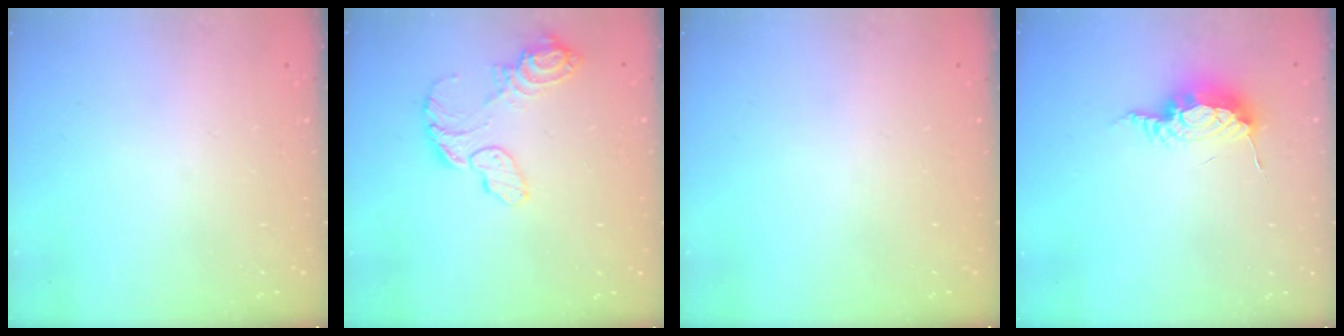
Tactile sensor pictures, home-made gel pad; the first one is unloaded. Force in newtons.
{"total": 10.9, "press": 10.8, "slide": 1.0}
{"total": 0.0}
{"total": 8.7, "press": 8.6, "slide": 0.9}